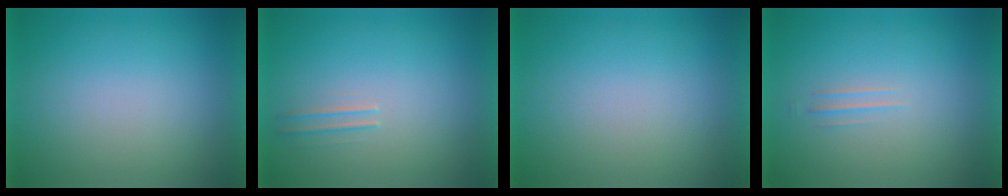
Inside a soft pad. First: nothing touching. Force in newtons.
{"total": 1.5}
{"total": 0.0}
{"total": 1.5}